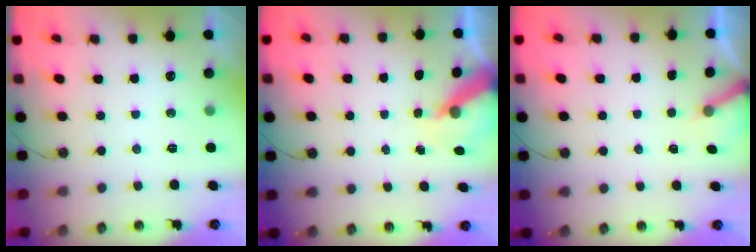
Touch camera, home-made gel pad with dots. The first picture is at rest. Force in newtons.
{"total": 6.5, "press": 6.5, "slide": 0.5}
{"total": 3.6, "press": 3.6, "slide": 0.3}